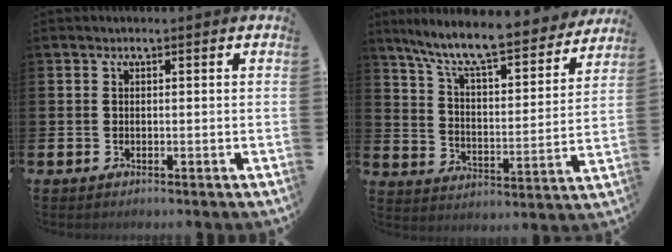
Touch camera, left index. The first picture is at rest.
{"total": 10.5, "force": [9.3, 1.4, 4.7], "torque": [-0.123, -0.062, 0.157]}